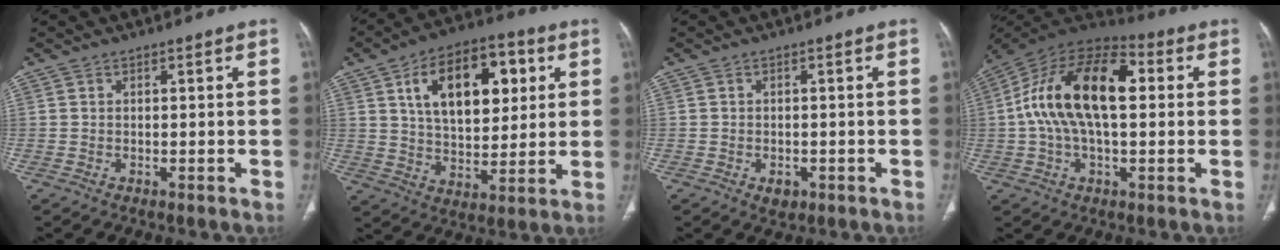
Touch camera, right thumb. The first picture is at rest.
{"total": 18.9, "force": [6.2, 10.7, 14.2], "torque": [-0.181, -0.006, 0.102]}
{"total": 2.3, "force": [-1.0, 1.6, 1.4], "torque": [-0.011, 0.002, -0.007]}
{"total": 20.1, "force": [2.4, 10.3, 17.0], "torque": [-0.307, 0.037, 0.031]}